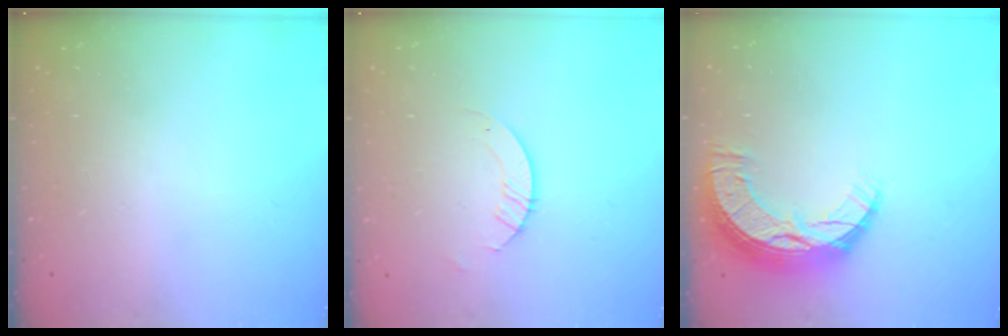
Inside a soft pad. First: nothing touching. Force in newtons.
{"total": 2.9, "press": 2.9, "slide": 0.3}
{"total": 12.3, "press": 12.2, "slide": 0.9}